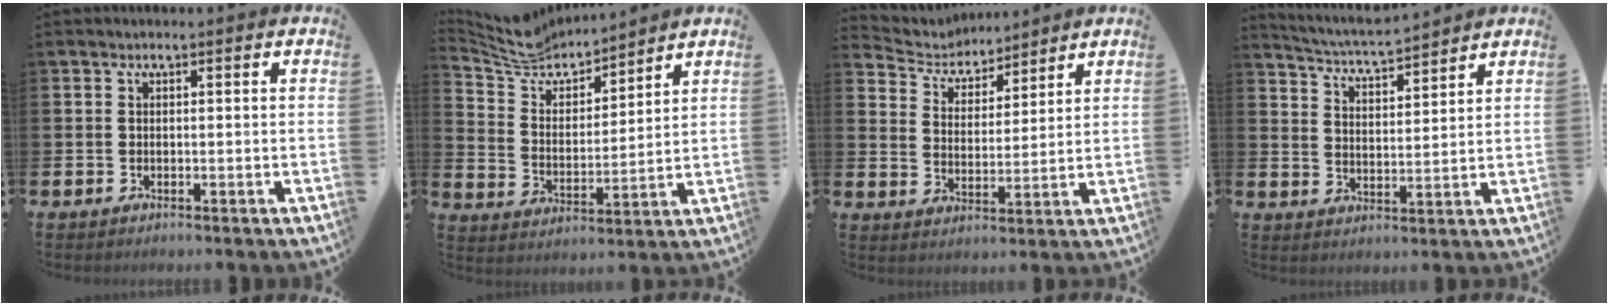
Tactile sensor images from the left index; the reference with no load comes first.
{"total": 7.2, "force": [6.8, 2.1, 0.9], "torque": [-0.061, -0.044, 0.122]}
{"total": 5.0, "force": [4.8, 1.6, 0.3], "torque": [-0.038, -0.029, 0.082]}
{"total": 5.0, "force": [5.0, 0.1, 0.6], "torque": [-0.031, -0.037, 0.086]}